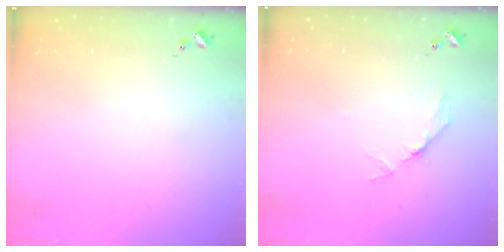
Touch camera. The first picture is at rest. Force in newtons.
{"total": 3.6, "press": 3.6, "slide": 0.4}